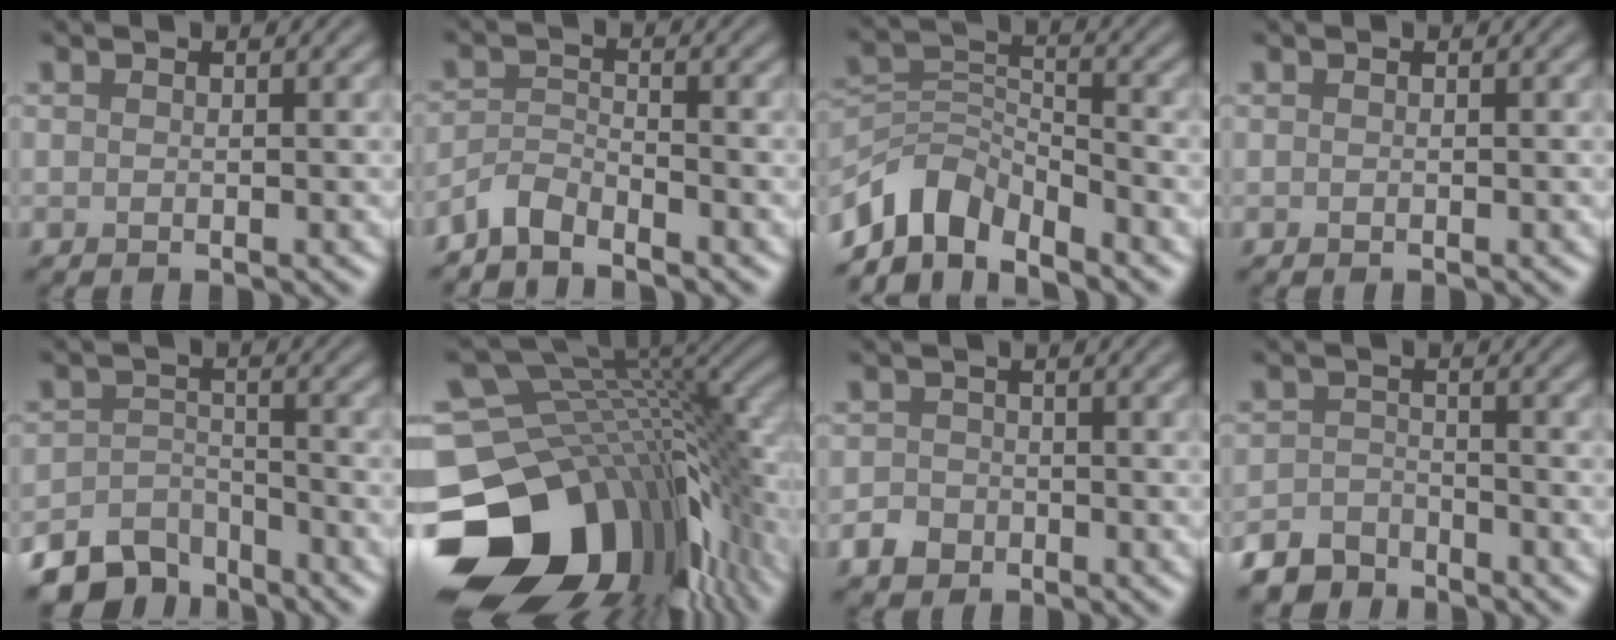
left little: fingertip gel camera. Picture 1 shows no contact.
{"total": 2.4, "force": [-2.3, 0.4, 0.6], "torque": [-0.015, 0.004, -0.055]}
{"total": 5.6, "force": [-4.5, 2.5, 2.1], "torque": [-0.031, -0.002, -0.096]}
{"total": 0.0}
{"total": 5.7, "force": [-4.6, 2.8, 1.7], "torque": [-0.025, -0.009, -0.084]}
{"total": 17.4, "force": [-6.0, 11.5, 11.6], "torque": [-0.232, -0.015, -0.079]}
{"total": 2.0, "force": [-1.1, 1.6, 0.6], "torque": [-0.004, 0.002, -0.024]}
{"total": 3.8, "force": [-3.4, 1.6, 0.6], "torque": [-0.007, -0.001, -0.071]}